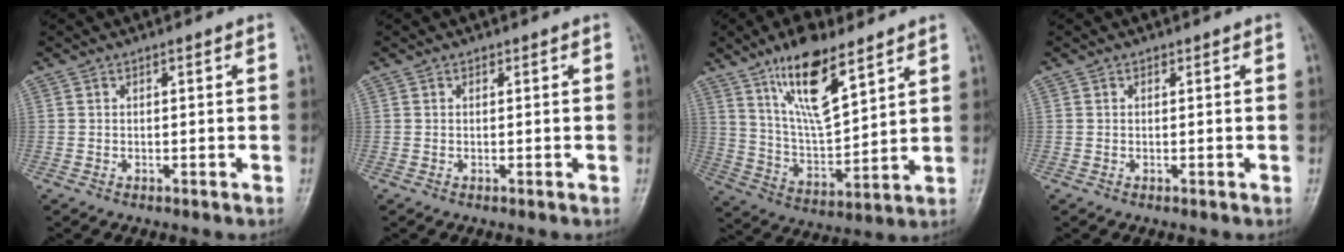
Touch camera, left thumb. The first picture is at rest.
{"total": 0.0}
{"total": 14.8, "force": [9.1, 5.1, 10.4], "torque": [-0.164, -0.051, 0.176]}
{"total": 0.0}